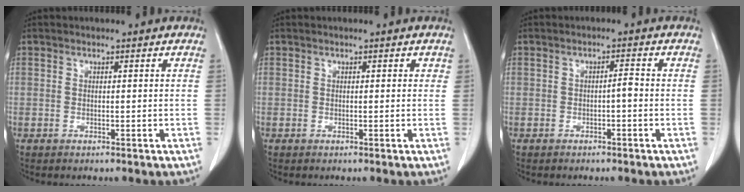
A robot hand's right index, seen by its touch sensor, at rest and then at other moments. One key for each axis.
{"total": 0.8, "fx": 0.4, "fy": 0.5, "fz": 0.5, "tx": -0.002, "ty": 0.005, "tz": 0.001}
{"total": 1.4, "fx": -0.4, "fy": 0.3, "fz": 1.3, "tx": -0.019, "ty": 0.004, "tz": -0.007}